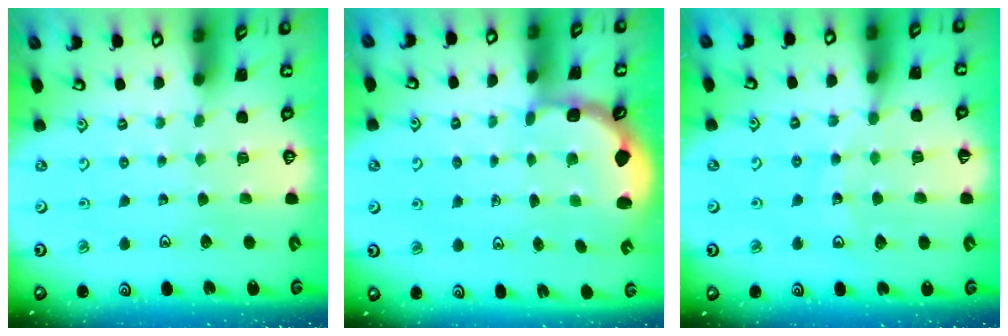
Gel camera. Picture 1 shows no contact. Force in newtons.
{"total": 2.7, "press": 2.1, "slide": 1.7}
{"total": 10.9, "press": 10.4, "slide": 3.4}